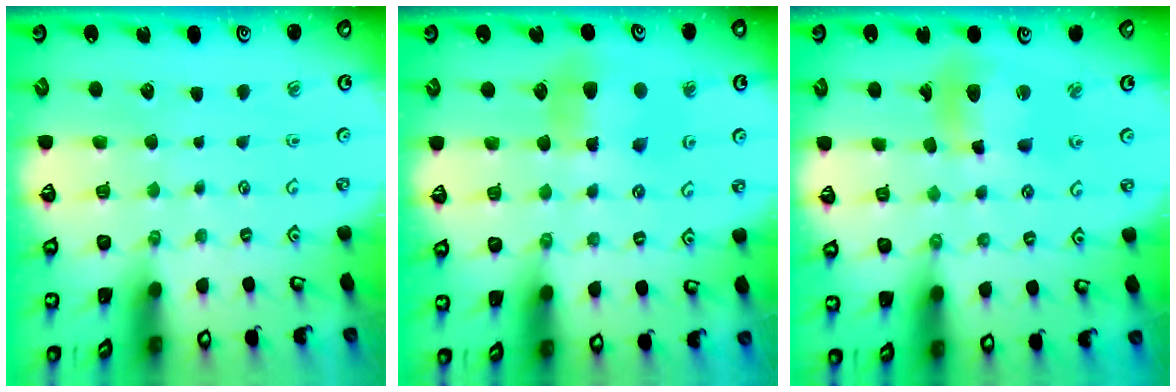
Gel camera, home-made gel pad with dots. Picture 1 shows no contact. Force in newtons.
{"total": 7.1, "press": 7.1, "slide": 0.6}
{"total": 10.9, "press": 10.7, "slide": 2.3}